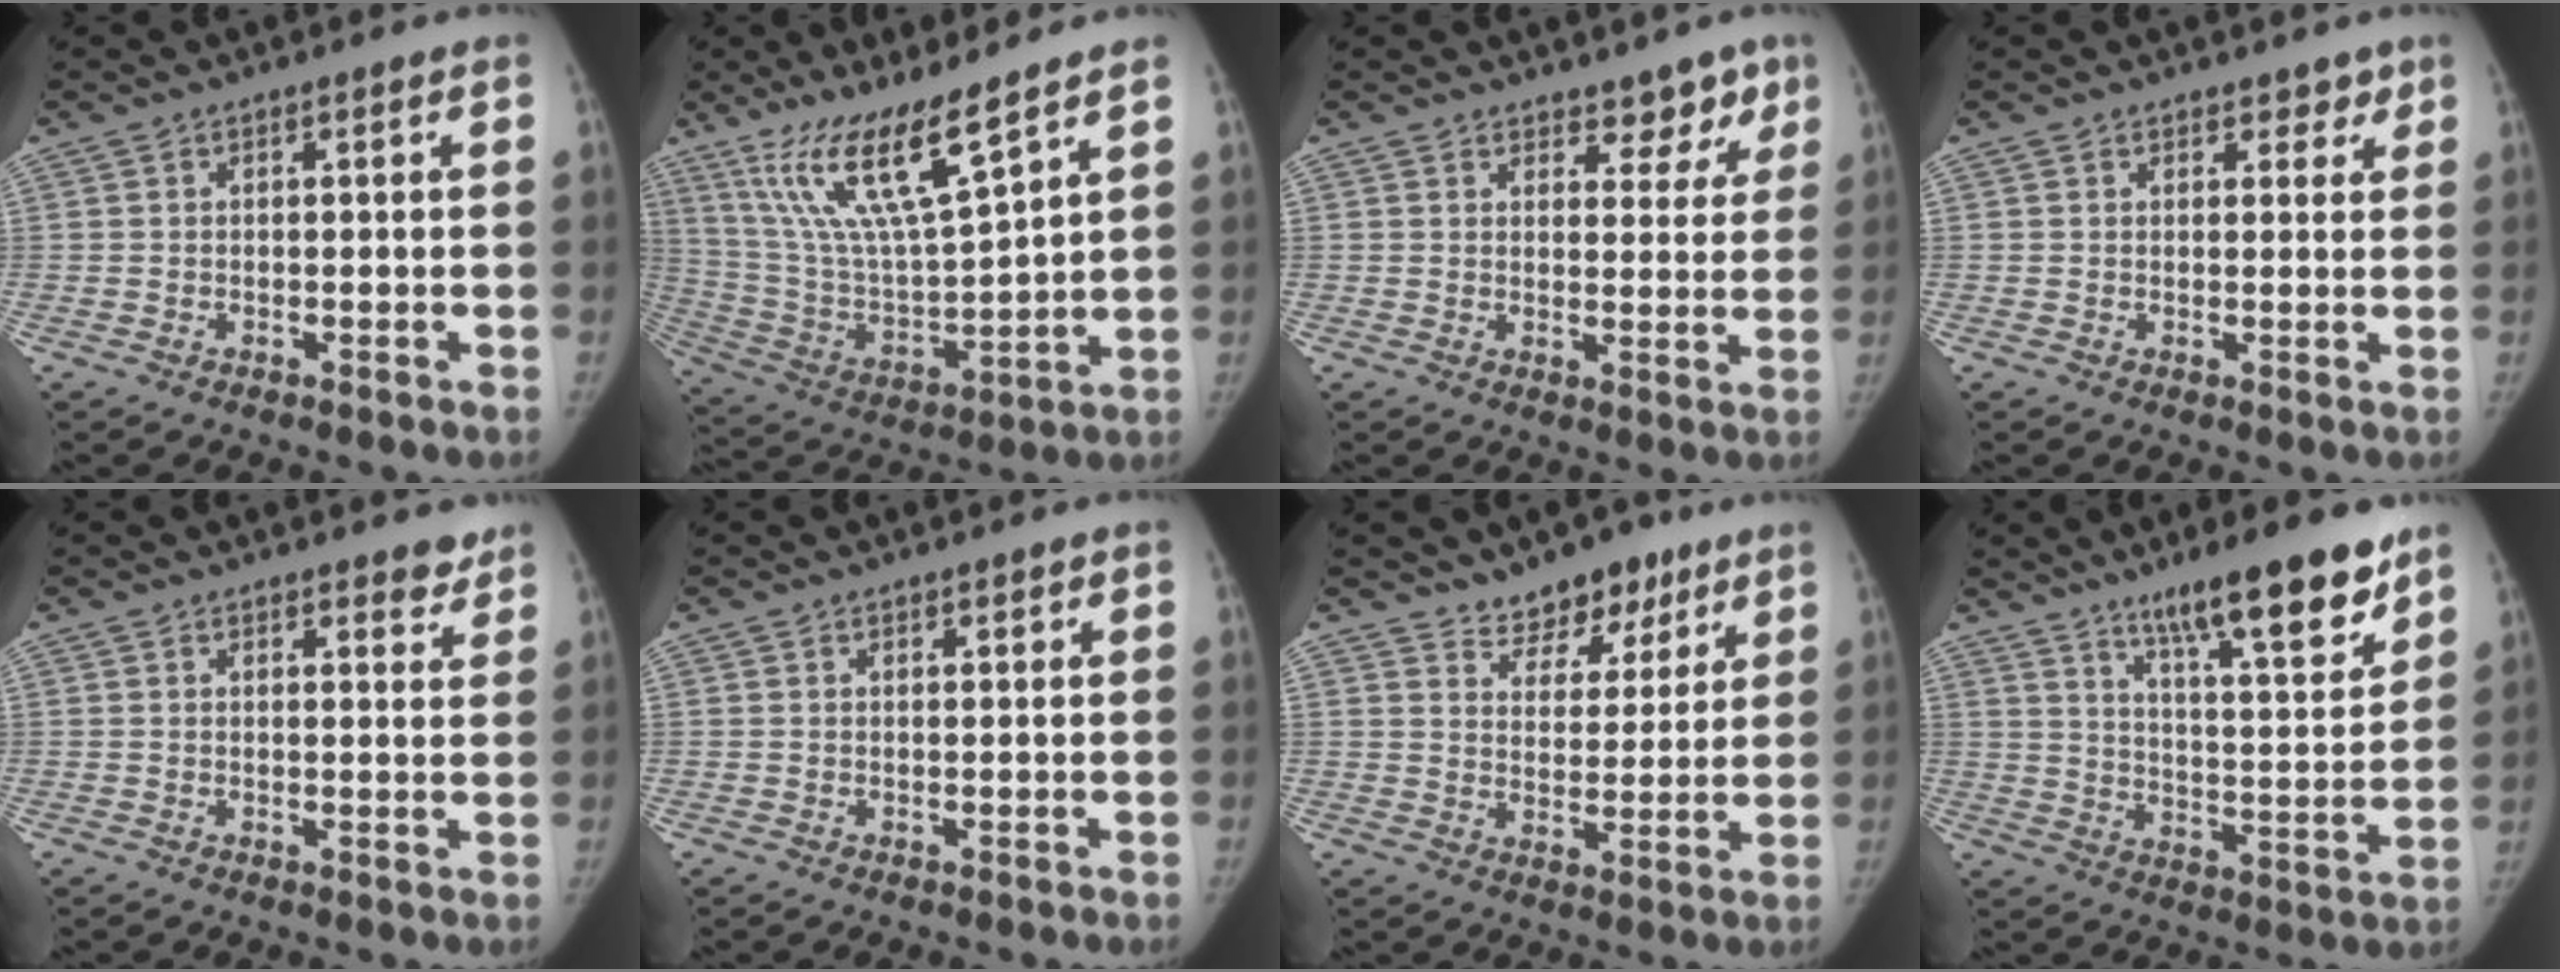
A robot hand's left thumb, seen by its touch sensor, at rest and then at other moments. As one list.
[{"total": 16.1, "force": [11.1, 2.5, 11.4], "torque": [-0.206, -0.064, 0.227]}, {"total": 5.7, "force": [4.4, 3.3, 1.6], "torque": [0.020, -0.028, 0.054]}, {"total": 2.6, "force": [1.9, 1.5, 0.8], "torque": [0.015, -0.009, 0.021]}, {"total": 3.4, "force": [2.9, 1.4, 1.2], "torque": [0.008, -0.017, 0.032]}, {"total": 1.0, "force": [0.8, 0.4, 0.4], "torque": [-0.002, -0.004, 0.010]}, {"total": 8.7, "force": [6.6, 4.8, 3.0], "torque": [-0.005, -0.040, 0.104]}, {"total": 17.2, "force": [12.0, 3.6, 11.8], "torque": [-0.147, -0.074, 0.193]}]